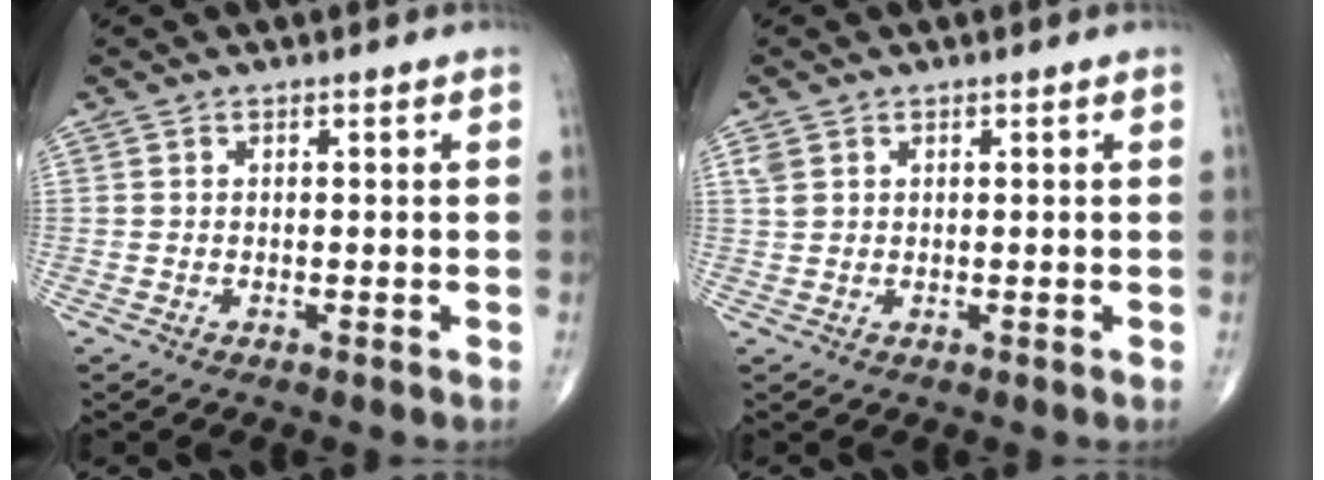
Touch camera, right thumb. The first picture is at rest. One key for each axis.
{"total": 1.8, "fx": 0.9, "fy": 1.3, "fz": 0.9, "tx": -0.018, "ty": 0.005, "tz": 0.023}